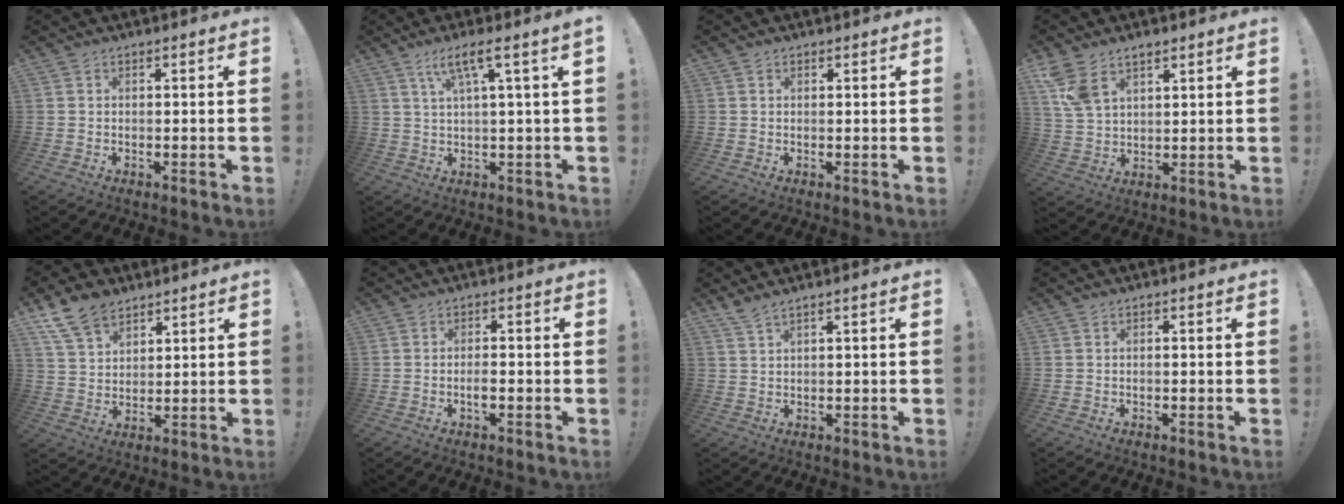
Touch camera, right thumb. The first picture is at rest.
{"total": 7.0, "force": [2.8, -0.1, 6.4], "torque": [-0.119, -0.001, 0.043]}
{"total": 0.7, "force": [0.4, 0.5, 0.2], "torque": [-0.003, 0.002, 0.008]}
{"total": 7.8, "force": [5.1, 4.1, 4.2], "torque": [-0.084, -0.014, 0.102]}
{"total": 10.9, "force": [7.6, 6.5, 4.3], "torque": [-0.087, -0.036, 0.152]}
{"total": 2.2, "force": [-0.8, 0.5, 1.9], "torque": [-0.039, 0.003, -0.014]}
{"total": 2.6, "force": [2.1, 0.1, 1.6], "torque": [-0.041, -0.003, 0.038]}
{"total": 0.0}